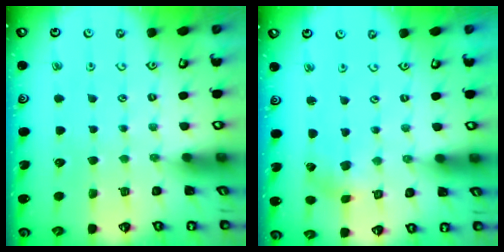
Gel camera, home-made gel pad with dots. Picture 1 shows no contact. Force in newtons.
{"total": 1.2, "press": 1.2, "slide": 0.2}